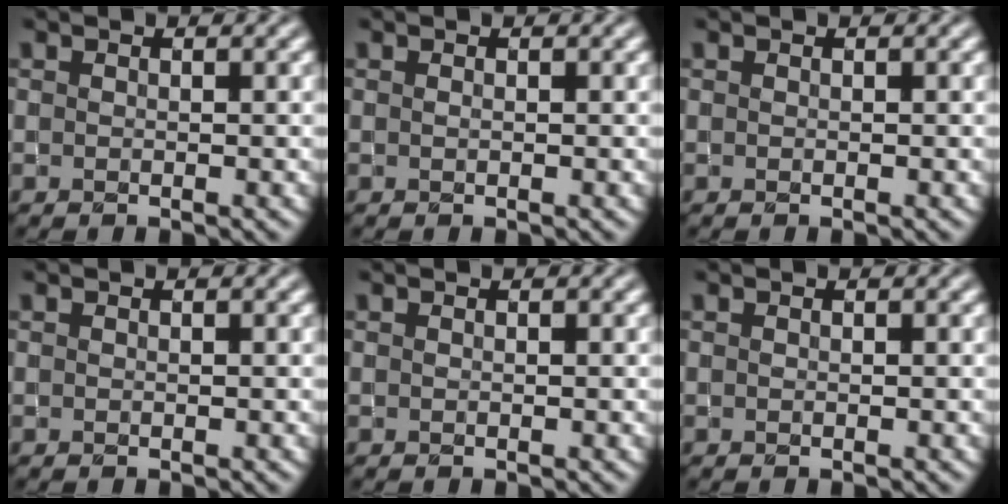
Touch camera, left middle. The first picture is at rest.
{"total": 0.0}
{"total": 0.0}
{"total": 0.0}
{"total": 0.0}
{"total": 0.0}